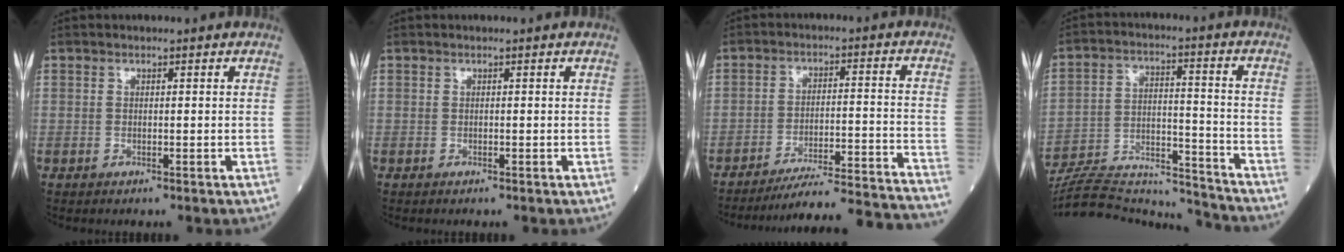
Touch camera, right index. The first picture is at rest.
{"total": 0.0}
{"total": 21.0, "force": [-20.2, -1.6, 5.4], "torque": [-0.043, -0.014, -0.274]}
{"total": 19.4, "force": [-18.8, 2.4, 3.9], "torque": [-0.096, 0.017, -0.290]}